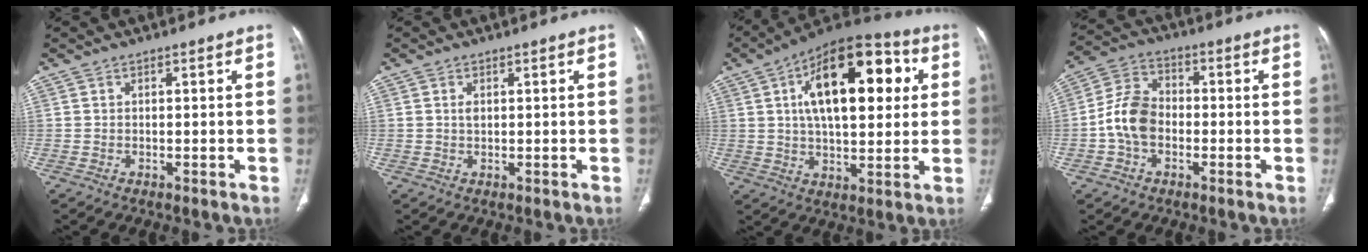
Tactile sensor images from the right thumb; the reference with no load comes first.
{"total": 1.2, "force": [0.3, 0.7, 0.9], "torque": [-0.014, 0.001, 0.008]}
{"total": 22.5, "force": [5.7, 11.0, 18.8], "torque": [-0.257, 0.012, 0.078]}
{"total": 9.2, "force": [-1.8, 6.6, 6.2], "torque": [-0.112, 0.030, -0.046]}